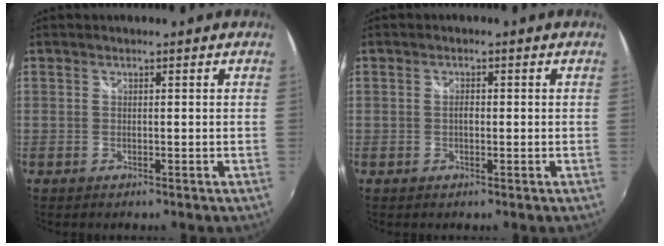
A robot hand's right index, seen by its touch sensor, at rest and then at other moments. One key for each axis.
{"total": 1.2, "fx": -0.1, "fy": 0.8, "fz": 0.9, "tx": -0.015, "ty": 0.004, "tz": -0.004}